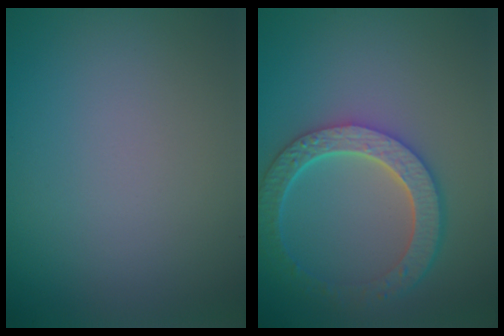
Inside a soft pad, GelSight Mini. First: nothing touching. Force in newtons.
{"total": 5.8, "press": 4.4, "slide": 3.8}